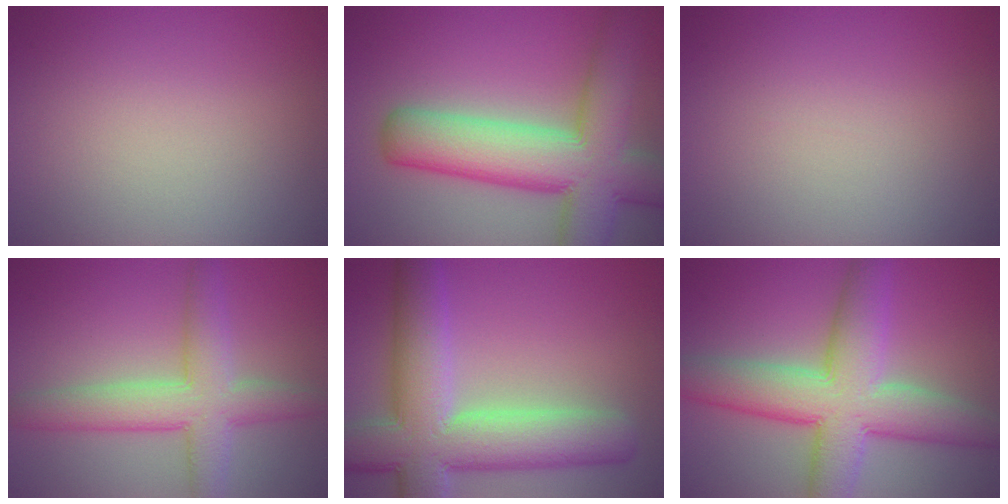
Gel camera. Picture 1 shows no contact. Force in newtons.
{"total": 11.9, "press": 11.9, "slide": 0.6}
{"total": 0.0}
{"total": 5.9, "press": 5.9, "slide": 0.2}
{"total": 11.0, "press": 11.0, "slide": 0.8}
{"total": 9.6, "press": 9.6, "slide": 0.4}